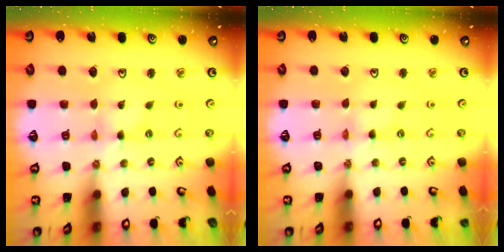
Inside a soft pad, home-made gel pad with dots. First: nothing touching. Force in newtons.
{"total": 0.0}